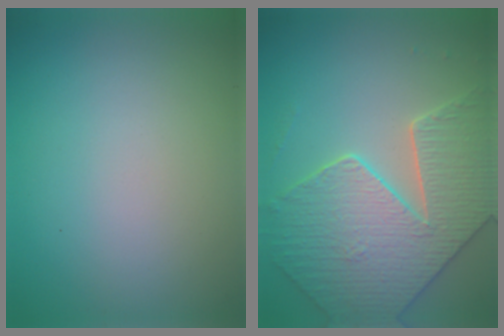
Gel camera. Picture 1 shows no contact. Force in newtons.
{"total": 6.0, "press": 5.4, "slide": 2.6}